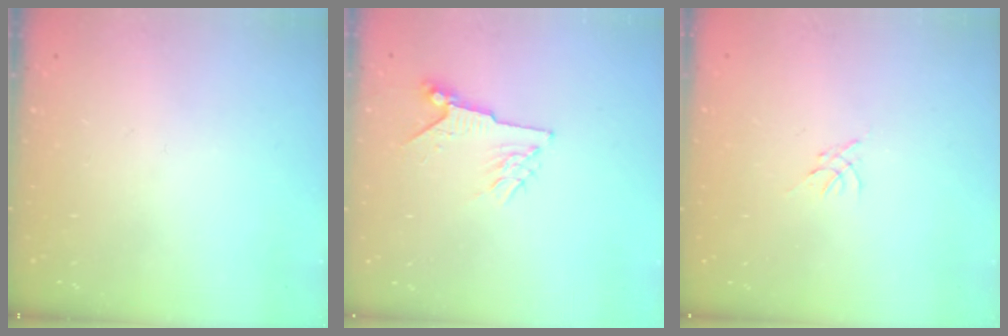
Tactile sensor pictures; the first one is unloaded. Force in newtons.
{"total": 6.2, "press": 6.2, "slide": 0.6}
{"total": 0.0}